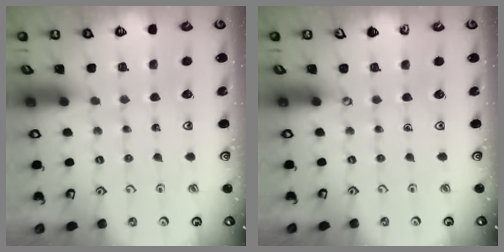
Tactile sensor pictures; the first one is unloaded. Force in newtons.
{"total": 0.0}